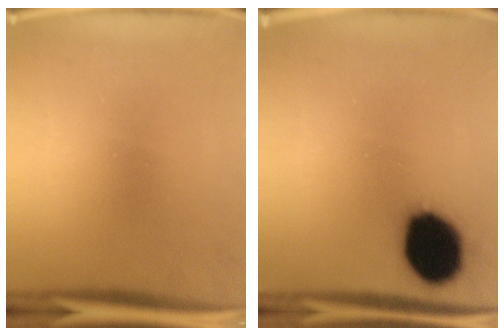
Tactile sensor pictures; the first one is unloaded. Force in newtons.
{"total": 17.1}